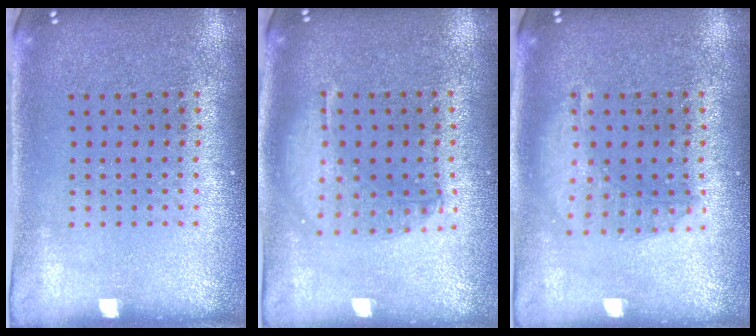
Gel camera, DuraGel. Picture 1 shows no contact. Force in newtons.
{"total": 1.3, "press": 1.3, "slide": 0.4}
{"total": 1.4, "press": 1.3, "slide": 0.5}